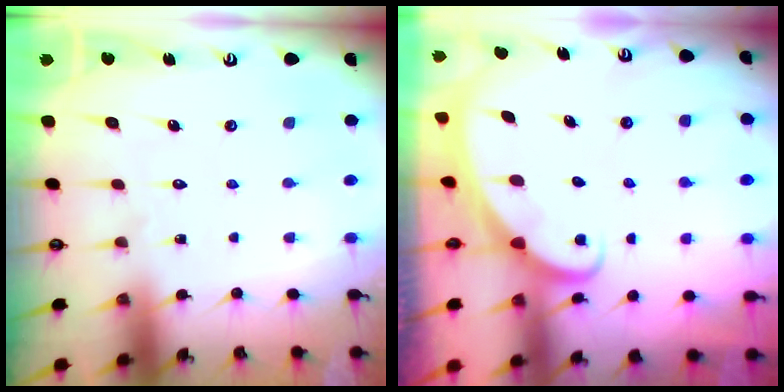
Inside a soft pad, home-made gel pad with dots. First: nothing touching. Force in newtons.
{"total": 2.3, "press": 2.3, "slide": 0.3}